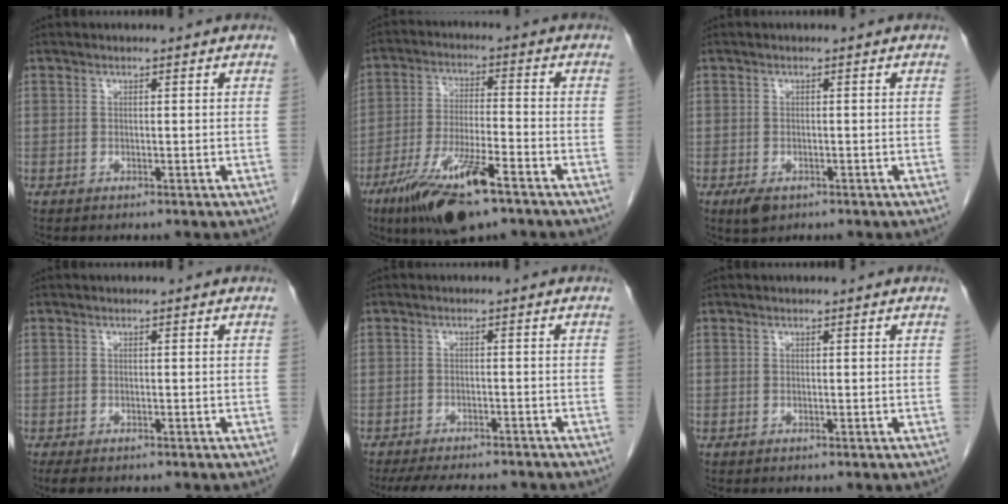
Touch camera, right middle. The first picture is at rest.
{"total": 13.4, "force": [-8.3, 2.4, 10.3], "torque": [-0.196, -0.024, -0.142]}
{"total": 2.4, "force": [-1.3, 1.3, 1.6], "torque": [-0.035, -0.004, -0.015]}
{"total": 2.4, "force": [-1.8, 0.9, 1.3], "torque": [-0.025, -0.006, -0.023]}
{"total": 11.4, "force": [-10.0, 3.0, 4.6], "torque": [-0.080, -0.005, -0.134]}
{"total": 0.0}